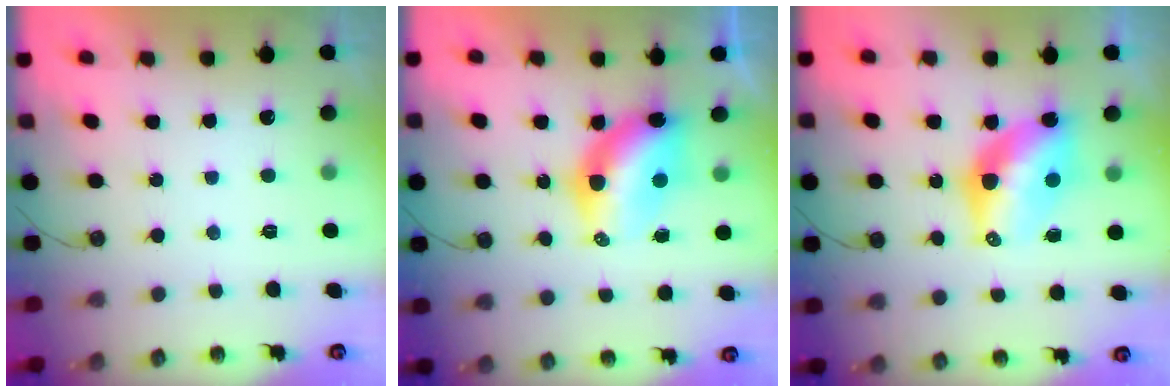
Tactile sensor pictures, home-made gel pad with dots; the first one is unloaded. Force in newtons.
{"total": 8.4, "press": 8.4, "slide": 0.5}
{"total": 11.2, "press": 11.2, "slide": 1.0}